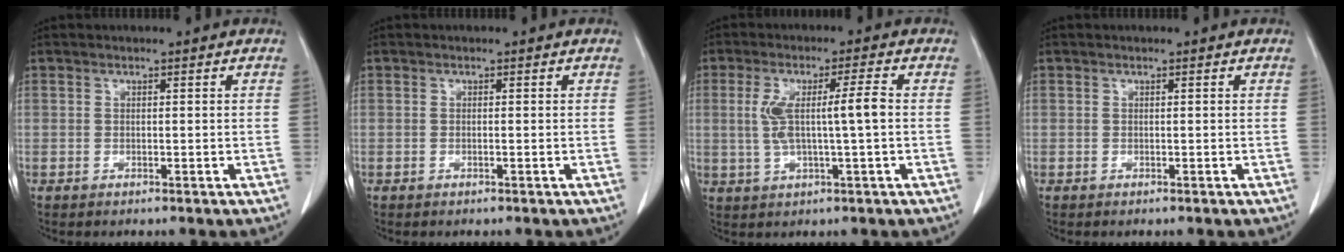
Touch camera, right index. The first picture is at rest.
{"total": 0.0}
{"total": 7.1, "force": [0.2, 0.4, 7.1], "torque": [-0.140, 0.012, 0.007]}
{"total": 0.0}